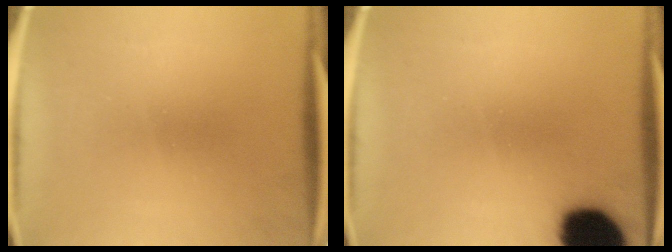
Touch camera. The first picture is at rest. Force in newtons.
{"total": 17.2}